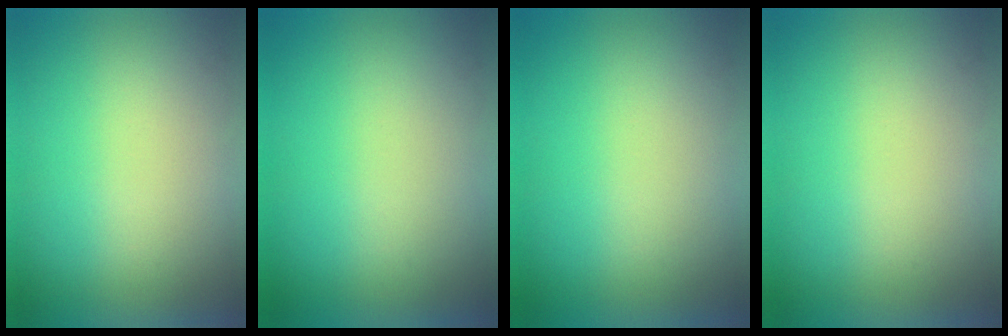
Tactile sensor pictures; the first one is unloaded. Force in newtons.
{"total": 0.0}
{"total": 0.0}
{"total": 0.0}